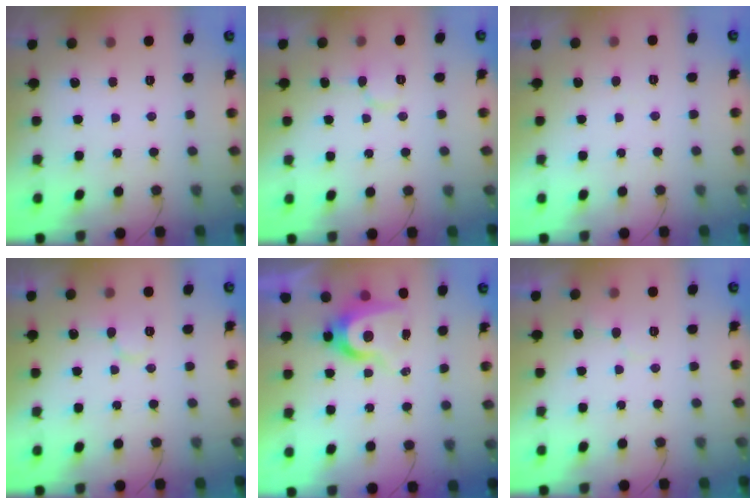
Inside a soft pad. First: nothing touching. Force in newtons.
{"total": 6.7, "press": 6.7, "slide": 0.1}
{"total": 2.3, "press": 2.3, "slide": 0.2}
{"total": 7.8, "press": 7.7, "slide": 1.1}
{"total": 8.5, "press": 8.4, "slide": 0.6}
{"total": 5.4, "press": 5.4, "slide": 0.4}